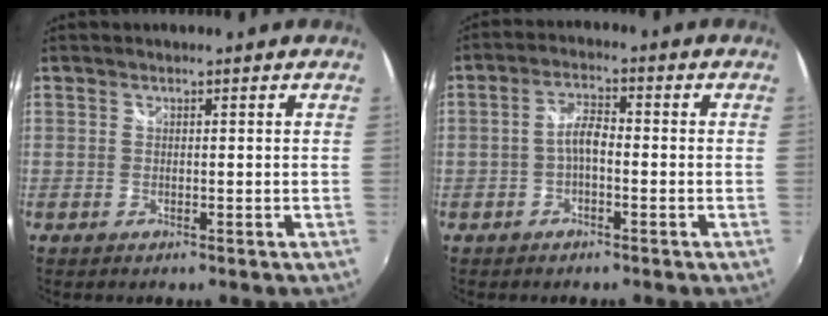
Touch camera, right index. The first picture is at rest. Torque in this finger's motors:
{"motor_torque": [1.12, -0.17, 0.54, 0.13]}